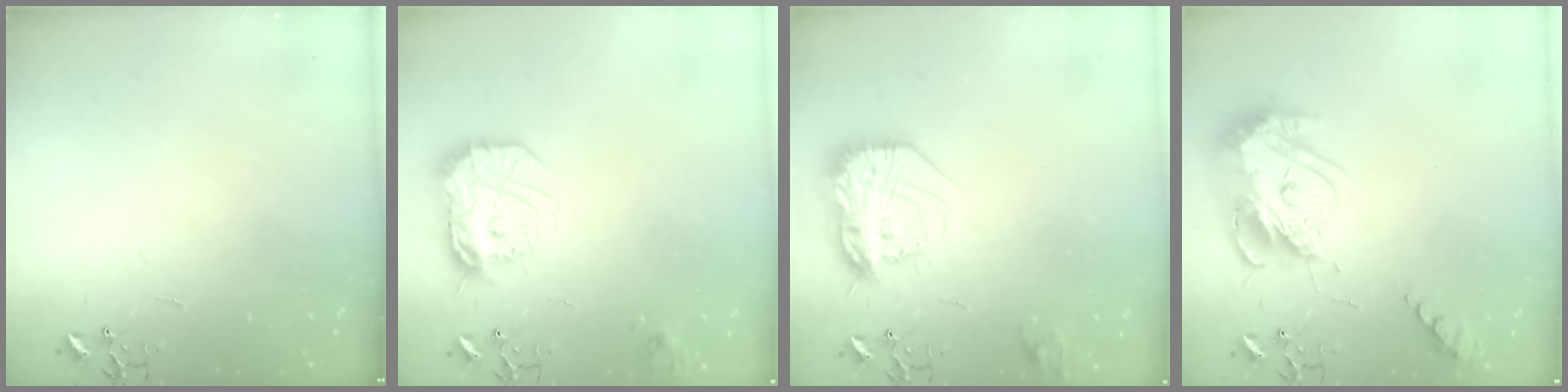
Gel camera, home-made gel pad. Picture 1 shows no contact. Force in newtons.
{"total": 17.3, "press": 17.2, "slide": 1.4}
{"total": 23.1, "press": 23.0, "slide": 2.4}
{"total": 19.3, "press": 19.2, "slide": 1.7}